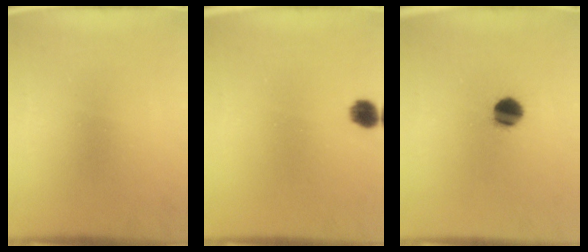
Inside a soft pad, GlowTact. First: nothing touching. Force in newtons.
{"total": 3.3}
{"total": 6.4}